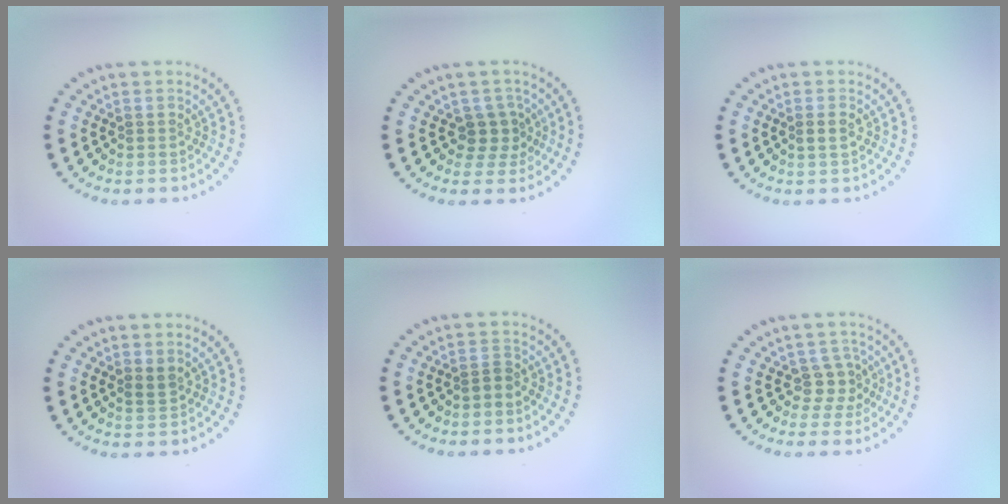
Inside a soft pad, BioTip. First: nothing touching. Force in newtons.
{"total": 2.5, "press": 2.0, "slide": 1.5}
{"total": 1.0, "press": 1.0, "slide": 0.4}
{"total": 1.2, "press": 1.0, "slide": 0.6}
{"total": 1.1, "press": 0.9, "slide": 0.7}
{"total": 2.1, "press": 1.6, "slide": 1.3}